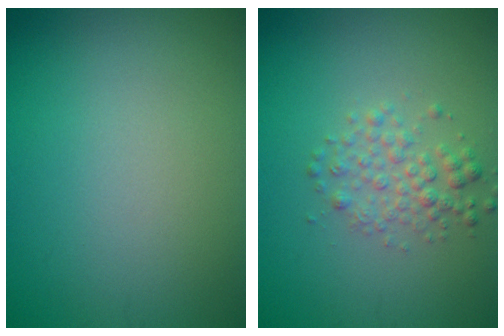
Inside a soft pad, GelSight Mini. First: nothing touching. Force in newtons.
{"total": 2.4, "press": 2.4, "slide": 0.1}